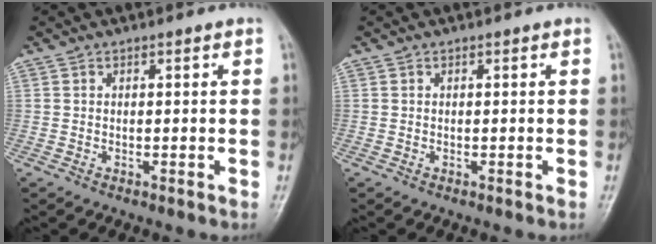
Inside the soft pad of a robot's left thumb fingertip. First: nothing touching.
{"total": 0.0}